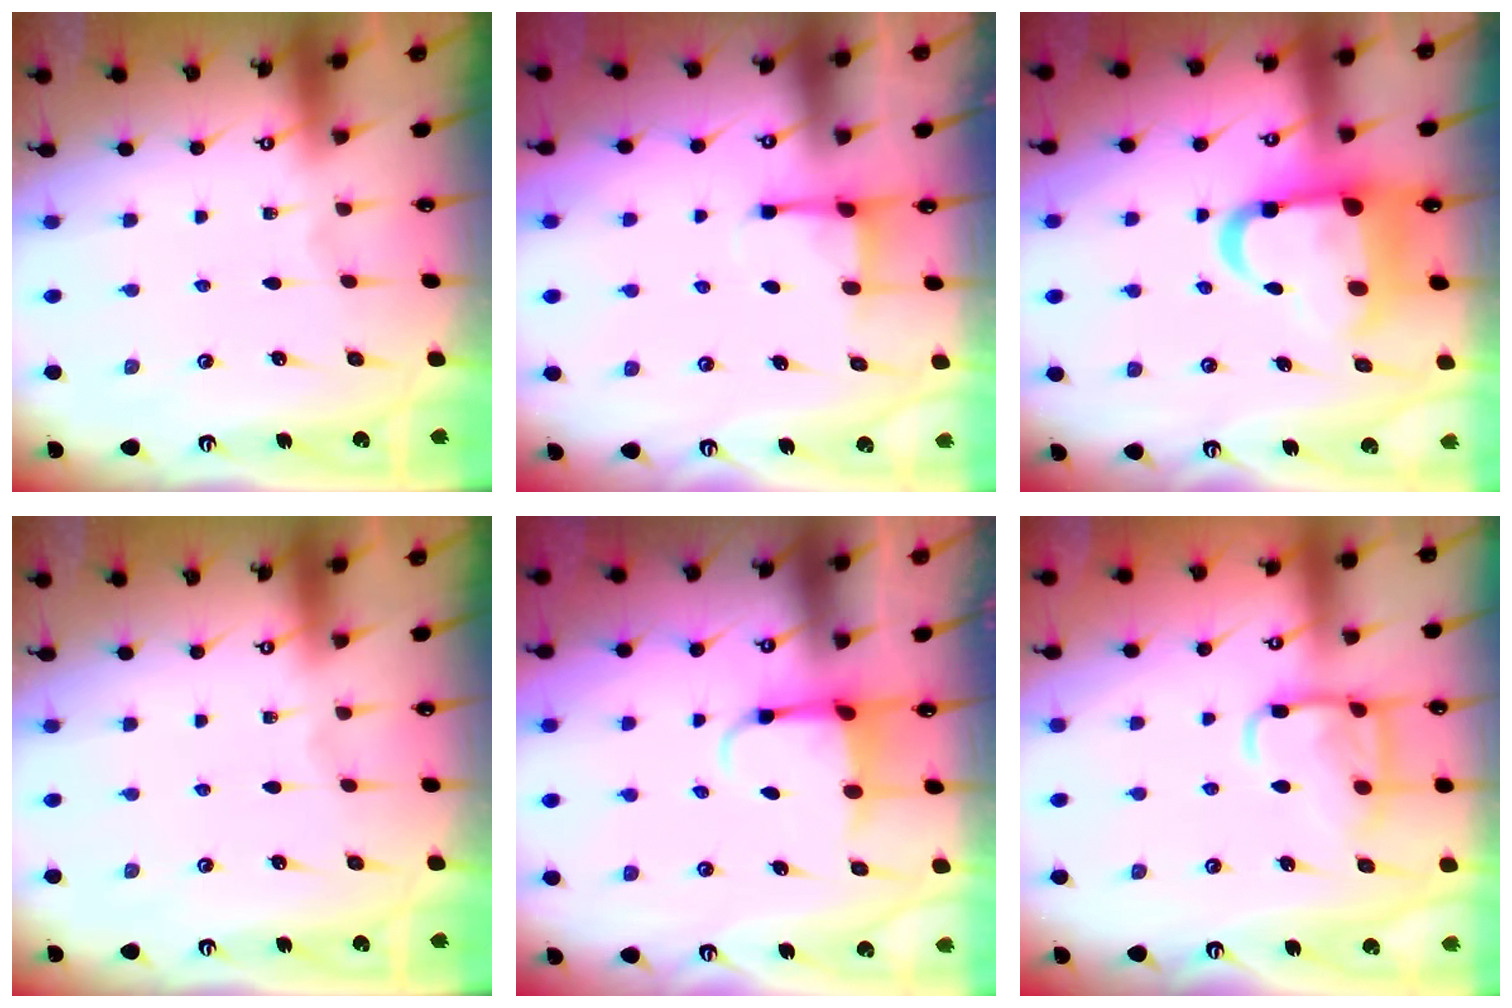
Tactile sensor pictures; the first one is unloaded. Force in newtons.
{"total": 2.2, "press": 2.2, "slide": 0.5}
{"total": 15.1, "press": 14.9, "slide": 2.5}
{"total": 0.0}
{"total": 3.8, "press": 3.6, "slide": 1.0}
{"total": 15.1, "press": 15.1, "slide": 1.4}